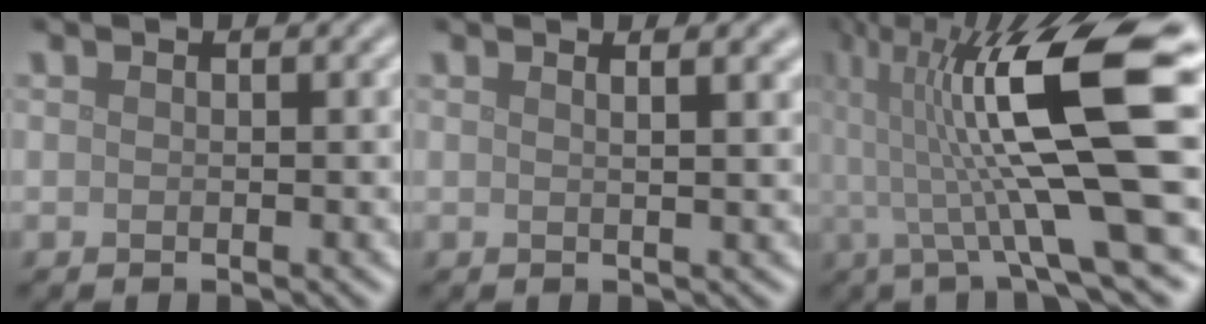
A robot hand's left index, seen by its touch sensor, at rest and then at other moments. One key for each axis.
{"total": 3.3, "fx": 1.8, "fy": 1.4, "fz": 2.3, "tx": -0.006, "ty": 0.019, "tz": -0.008}
{"total": 13.7, "fx": 1.7, "fy": 2.9, "fz": 13.3, "tx": -0.228, "ty": 0.017, "tz": 0.027}